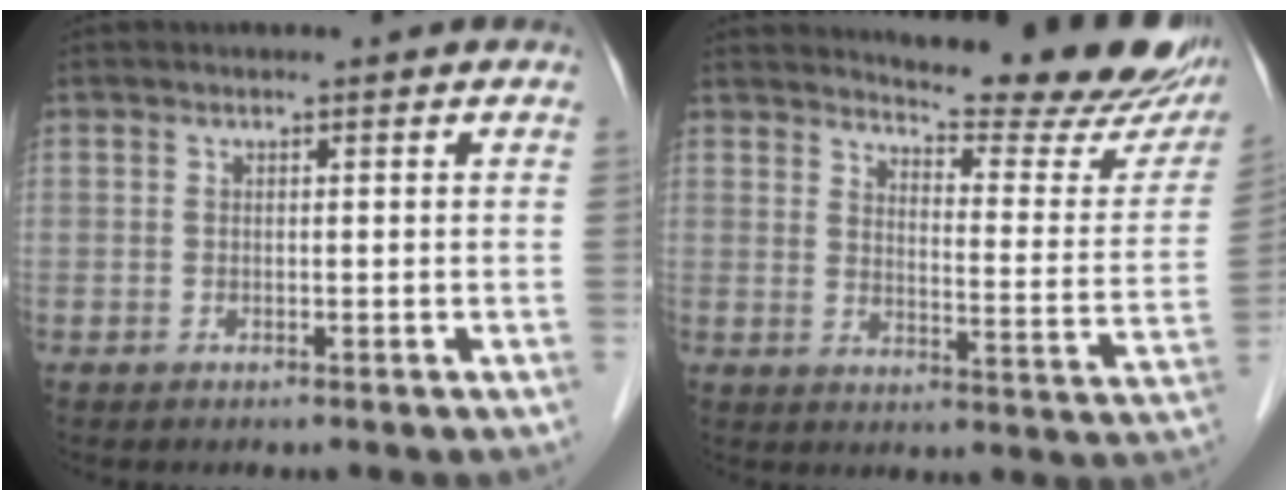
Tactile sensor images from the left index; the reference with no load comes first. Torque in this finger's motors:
{"motor_torque": [0.45, -0.31, 0.43, 0.07]}